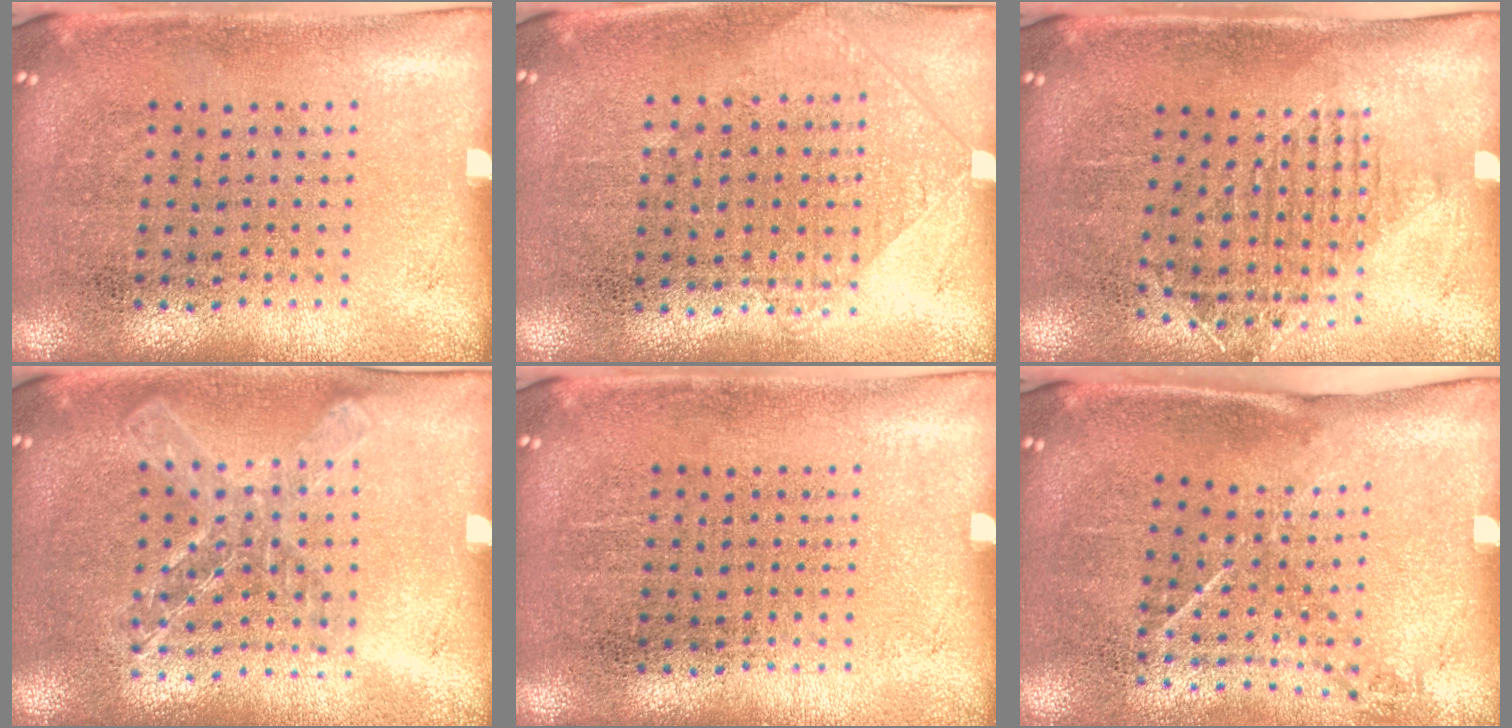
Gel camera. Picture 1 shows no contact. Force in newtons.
{"total": 0.9, "press": 0.9, "slide": 0.3}
{"total": 1.2, "press": 1.1, "slide": 0.6}
{"total": 1.4, "press": 1.3, "slide": 0.4}
{"total": 0.0}
{"total": 1.5, "press": 1.0, "slide": 1.1}